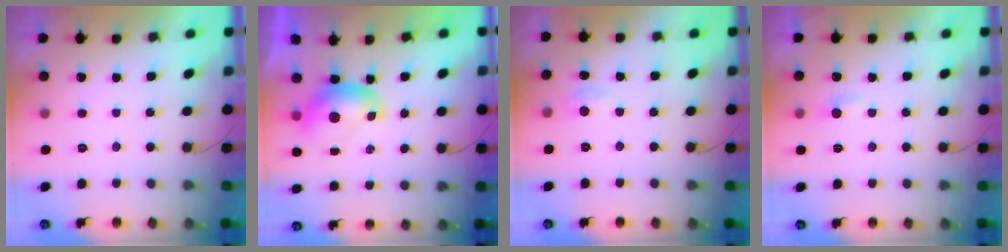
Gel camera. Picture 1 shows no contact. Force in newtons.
{"total": 6.5, "press": 6.5, "slide": 0.7}
{"total": 2.9, "press": 2.9, "slide": 0.4}
{"total": 3.7, "press": 3.6, "slide": 0.5}